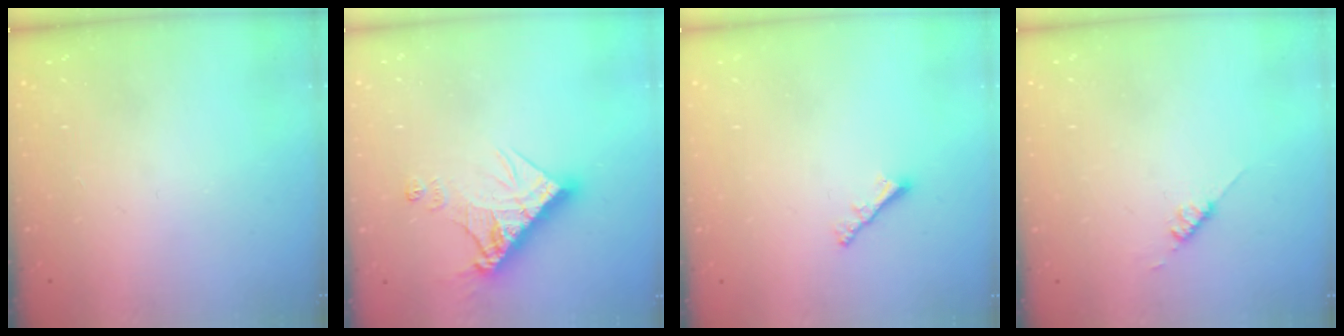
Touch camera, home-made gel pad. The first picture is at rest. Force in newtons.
{"total": 13.9, "press": 13.8, "slide": 1.5}
{"total": 2.0, "press": 2.0, "slide": 0.5}
{"total": 2.6, "press": 2.6, "slide": 0.3}